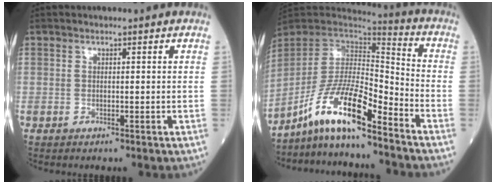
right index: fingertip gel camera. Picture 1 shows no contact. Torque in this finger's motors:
{"motor_torque": [1.19, -0.94, 0.38, 0.10]}